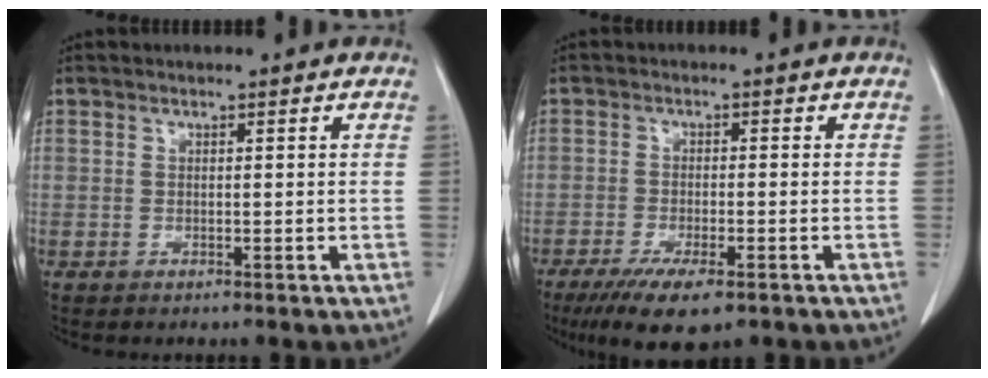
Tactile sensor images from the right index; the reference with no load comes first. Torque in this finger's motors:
{"motor_torque": [0.38, -0.43, 0.30, 0.06]}